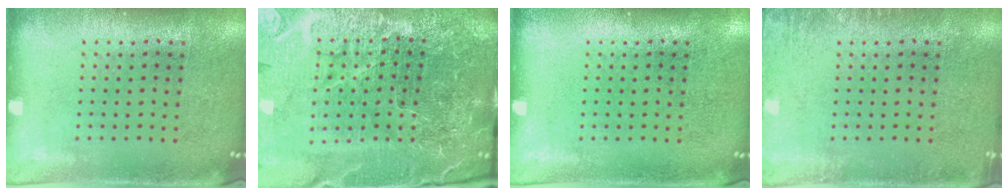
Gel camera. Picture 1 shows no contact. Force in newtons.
{"total": 6.2, "press": 5.6, "slide": 2.8}
{"total": 0.0}
{"total": 1.6, "press": 1.6, "slide": 0.2}